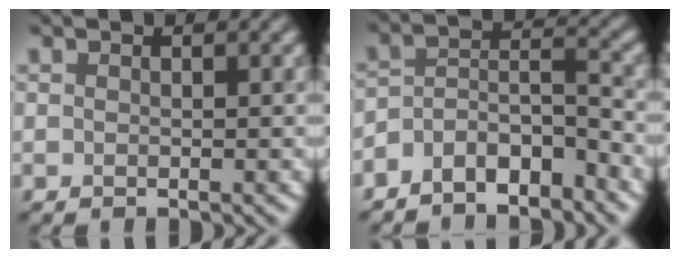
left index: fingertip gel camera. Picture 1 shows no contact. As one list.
[{"total": 4.8, "force": [-3.3, 2.0, 2.9], "torque": [-0.047, 0.007, -0.065]}]